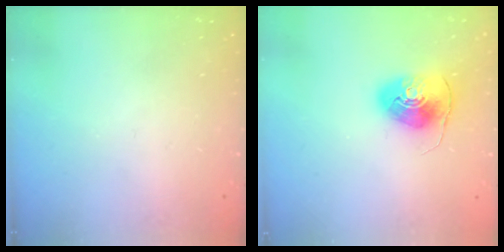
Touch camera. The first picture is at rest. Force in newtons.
{"total": 8.4, "press": 8.3, "slide": 1.5}